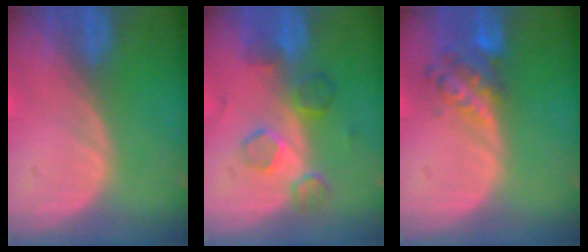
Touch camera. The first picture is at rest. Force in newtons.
{"total": 5.7, "press": 5.5, "slide": 1.3}
{"total": 5.7, "press": 5.0, "slide": 2.8}